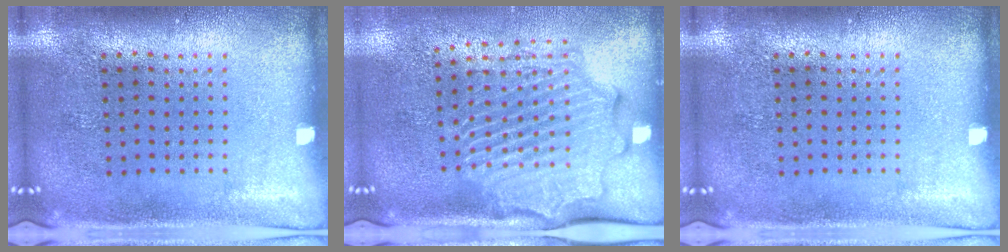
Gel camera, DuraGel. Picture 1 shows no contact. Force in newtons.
{"total": 2.6, "press": 2.3, "slide": 1.3}
{"total": 0.0}